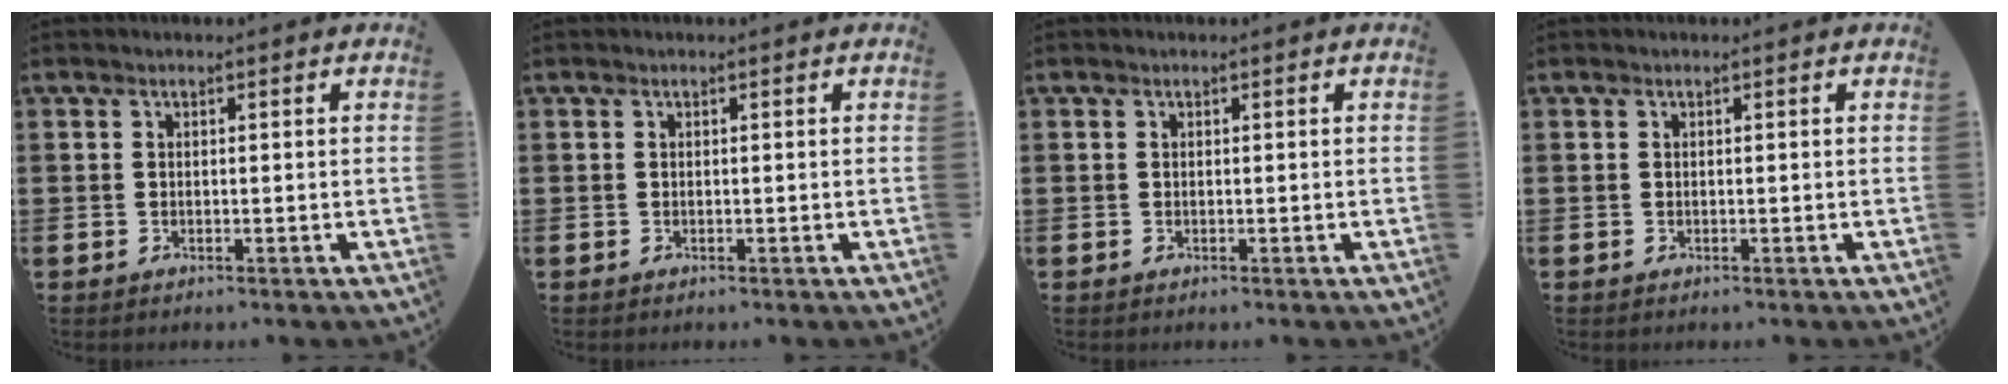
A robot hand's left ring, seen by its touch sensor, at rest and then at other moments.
{"total": 0.0}
{"total": 0.0}
{"total": 0.0}